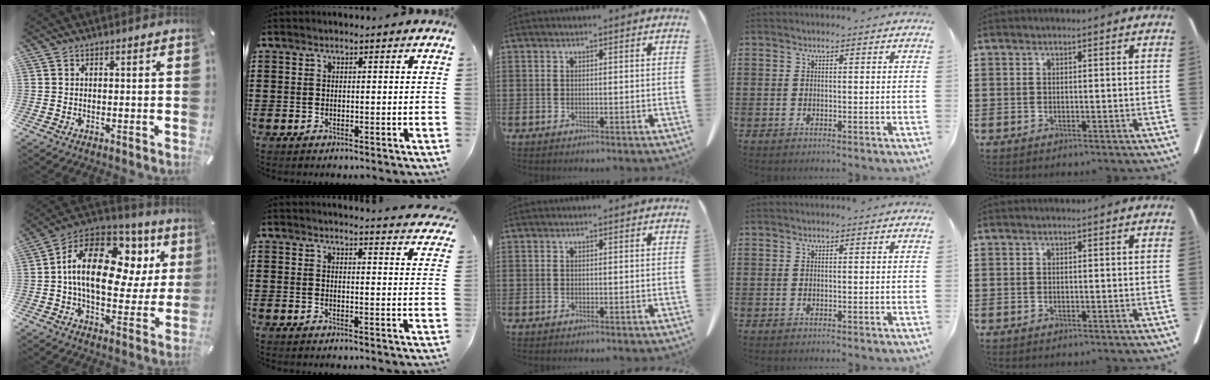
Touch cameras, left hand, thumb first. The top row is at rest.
{"thumb": {"total": 21.1, "force": [5.8, 12.1, 16.2], "torque": [-0.291, -0.023, 0.095]}, "index": {"total": 3.1, "force": [3.1, -0.4, 0.3], "torque": [-0.009, -0.021, 0.054]}}